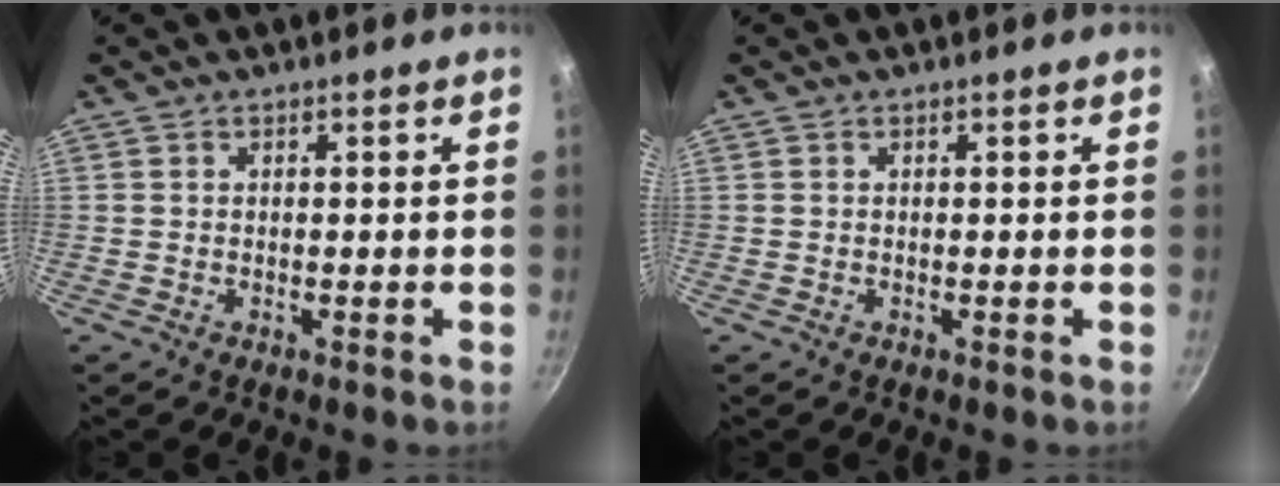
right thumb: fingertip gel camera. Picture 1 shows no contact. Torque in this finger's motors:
{"motor_torque": [-0.12, 0.12, 0.00, 0.00, 0.00]}